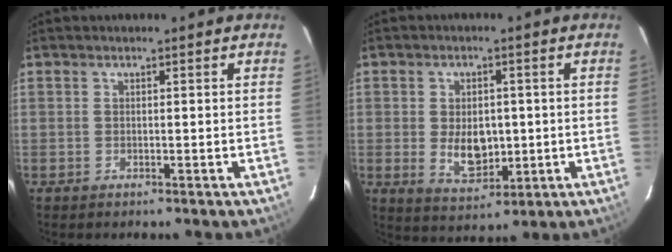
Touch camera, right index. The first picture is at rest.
{"total": 7.7, "force": [-0.6, 4.9, 5.9], "torque": [-0.110, -0.008, 0.003]}